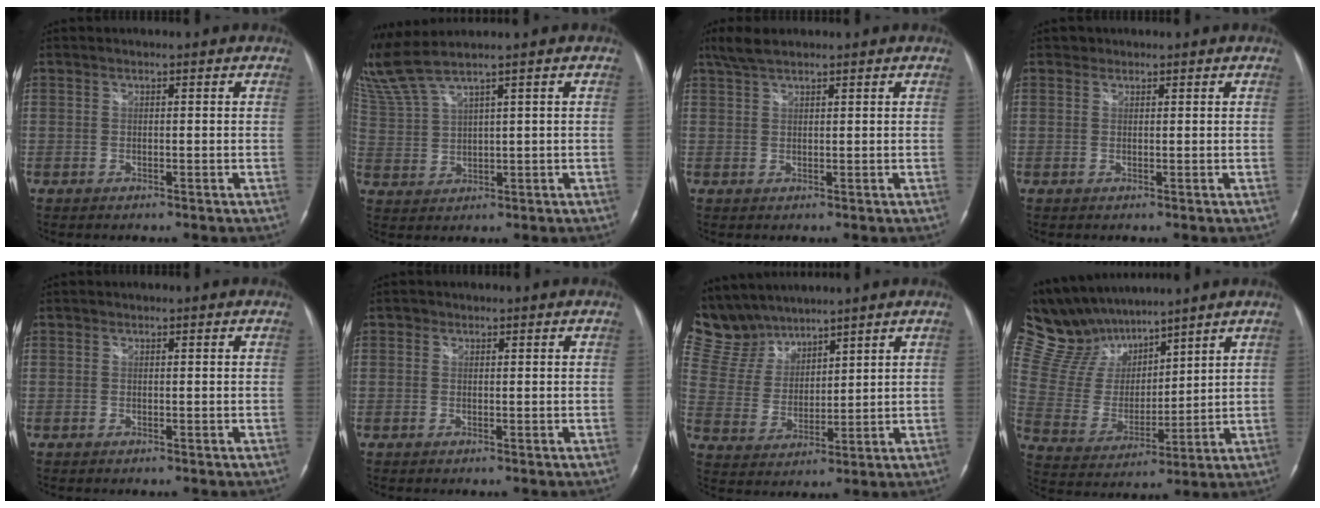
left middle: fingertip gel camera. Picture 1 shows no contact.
{"total": 6.6, "force": [5.6, -1.2, 3.3], "torque": [-0.089, 0.014, 0.127]}
{"total": 3.3, "force": [2.7, 0.8, 1.8], "torque": [-0.046, 0.012, 0.056]}
{"total": 0.8, "force": [0.6, 0.6, -0.1], "torque": [0.003, 0.000, 0.005]}
{"total": 0.0}
{"total": 0.6, "force": [0.3, 0.5, 0.1], "torque": [0.002, 0.001, 0.001]}
{"total": 9.6, "force": [9.0, 3.5, 0.5], "torque": [-0.028, 0.016, 0.198]}
{"total": 13.3, "force": [11.7, 4.7, 4.4], "torque": [-0.110, 0.027, 0.235]}